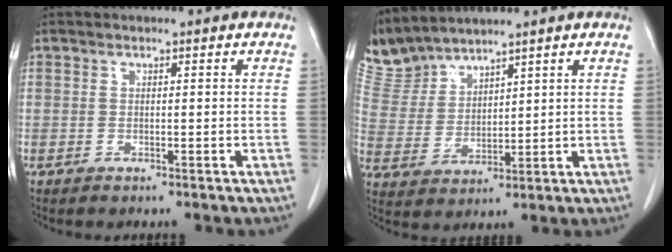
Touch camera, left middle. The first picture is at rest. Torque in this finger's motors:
{"motor_torque": [-0.23, -0.61, -0.08, -0.06]}